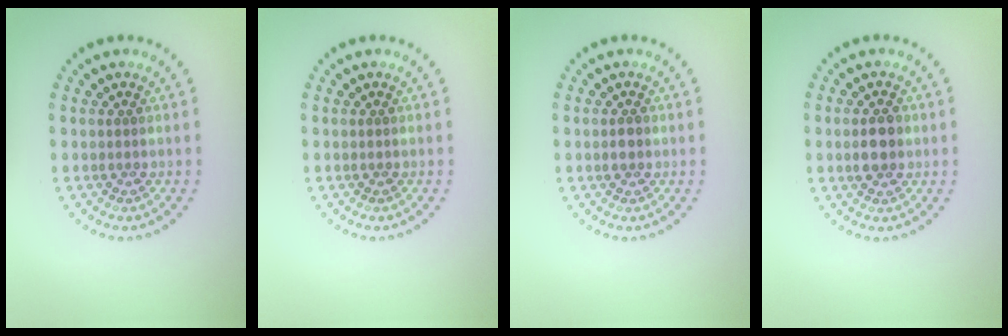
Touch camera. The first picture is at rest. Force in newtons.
{"total": 0.0}
{"total": 1.1, "press": 1.1, "slide": 0.2}
{"total": 2.8, "press": 2.8, "slide": 0.1}